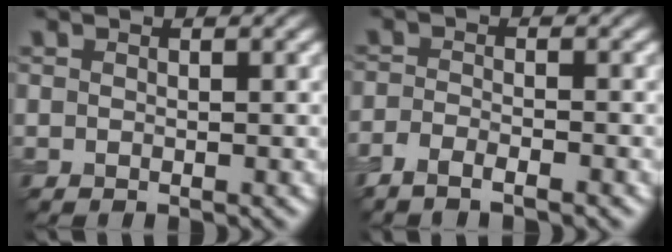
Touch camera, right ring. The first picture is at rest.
{"total": 2.2, "force": [-1.9, 0.3, 1.1], "torque": [-0.025, -0.002, -0.039]}